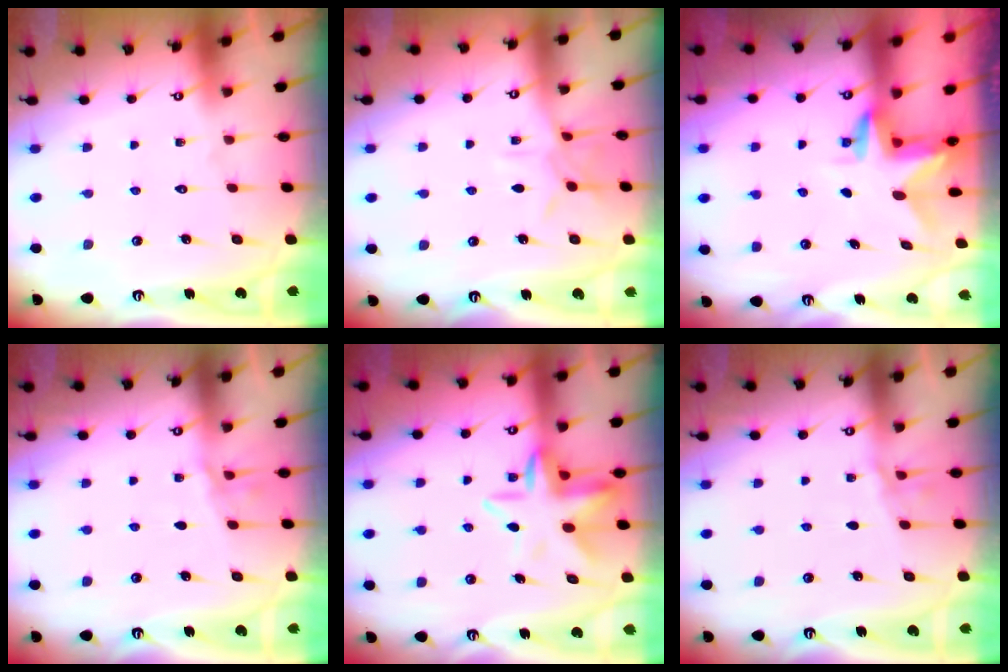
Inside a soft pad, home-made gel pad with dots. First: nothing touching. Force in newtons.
{"total": 6.8, "press": 6.8, "slide": 0.3}
{"total": 3.1, "press": 3.0, "slide": 0.3}
{"total": 2.6, "press": 2.6, "slide": 0.4}
{"total": 9.9, "press": 9.6, "slide": 2.4}
{"total": 2.6, "press": 2.6, "slide": 0.4}